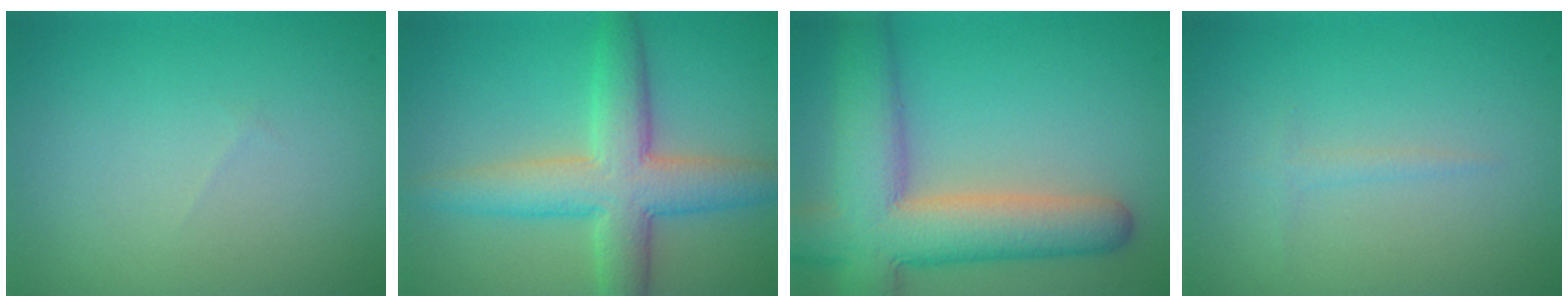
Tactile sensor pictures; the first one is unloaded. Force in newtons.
{"total": 6.8, "press": 6.8, "slide": 0.1}
{"total": 9.7, "press": 9.7, "slide": 0.7}
{"total": 0.7, "press": 0.7, "slide": 0.0}